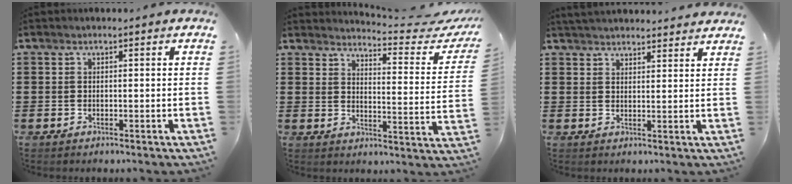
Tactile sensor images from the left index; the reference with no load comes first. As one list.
[{"total": 4.0, "force": [3.7, -0.2, 1.5], "torque": [-0.037, -0.034, 0.054]}, {"total": 3.0, "force": [3.0, 0.0, 0.1], "torque": [-0.011, -0.006, 0.056]}]